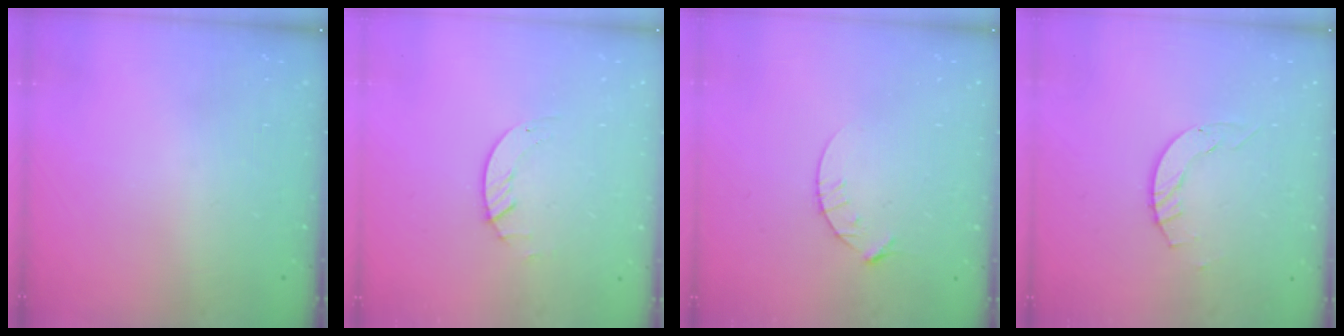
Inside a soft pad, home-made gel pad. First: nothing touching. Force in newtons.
{"total": 1.2, "press": 1.1, "slide": 0.2}
{"total": 4.8, "press": 4.8, "slide": 0.6}
{"total": 2.1, "press": 2.1, "slide": 0.3}